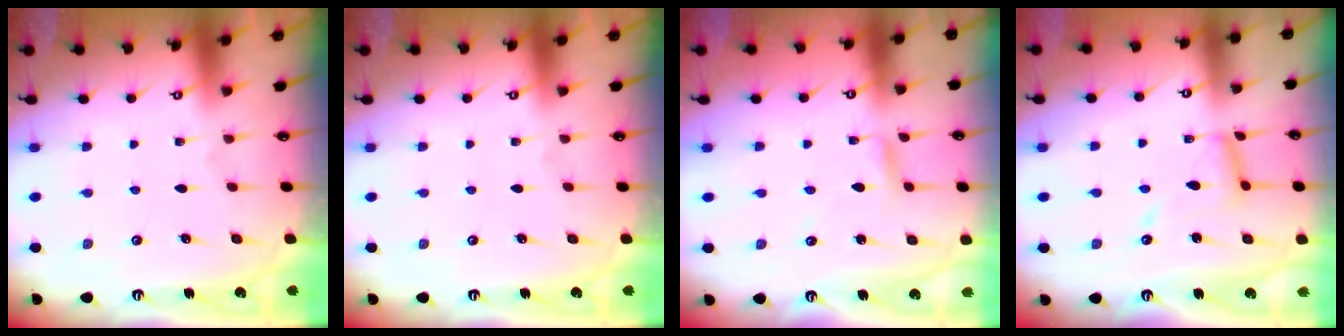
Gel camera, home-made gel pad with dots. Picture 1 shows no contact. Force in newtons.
{"total": 0.0}
{"total": 2.9, "press": 2.9, "slide": 0.0}
{"total": 9.7, "press": 9.7, "slide": 0.8}